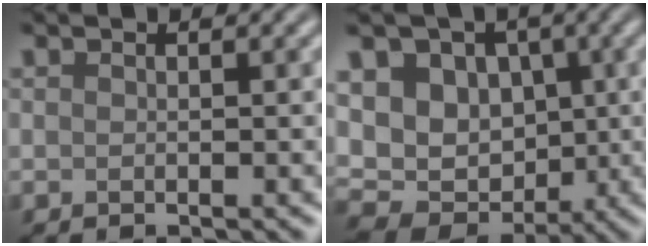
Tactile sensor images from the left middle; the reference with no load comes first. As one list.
[{"total": 12.2, "force": [1.6, 10.0, 6.7], "torque": [-0.104, 0.026, 0.004]}]